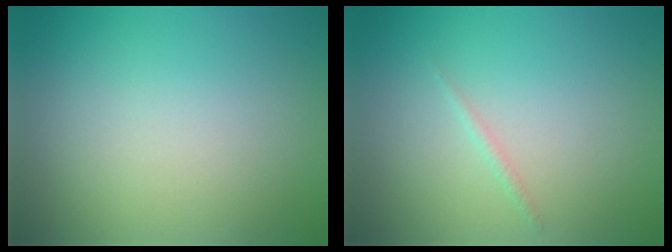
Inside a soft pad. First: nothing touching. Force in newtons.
{"total": 0.6, "press": 0.6, "slide": 0.0}